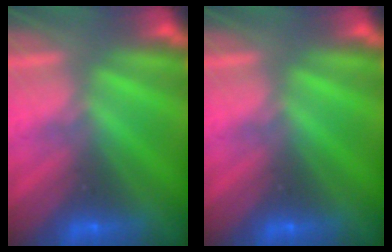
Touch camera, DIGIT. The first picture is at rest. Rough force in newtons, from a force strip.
{"total": 0.0}